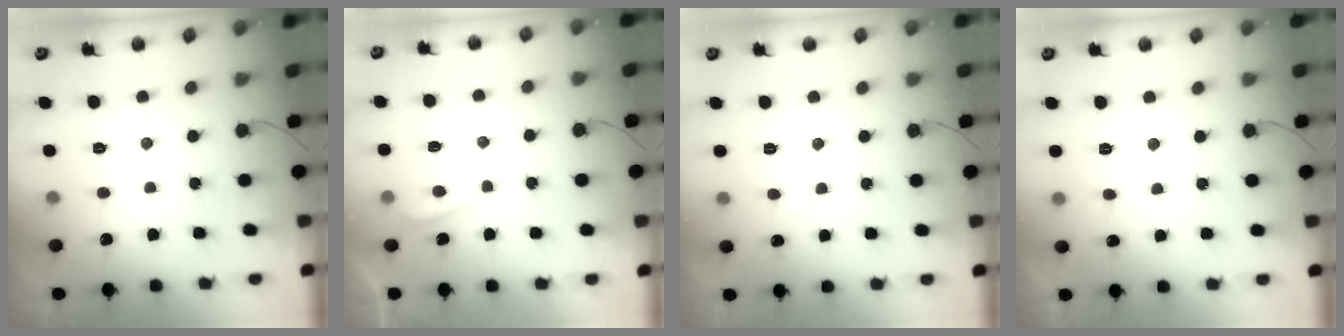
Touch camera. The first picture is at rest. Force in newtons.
{"total": 3.2, "press": 3.2, "slide": 0.5}
{"total": 3.9, "press": 3.9, "slide": 0.4}
{"total": 2.0, "press": 1.9, "slide": 0.6}